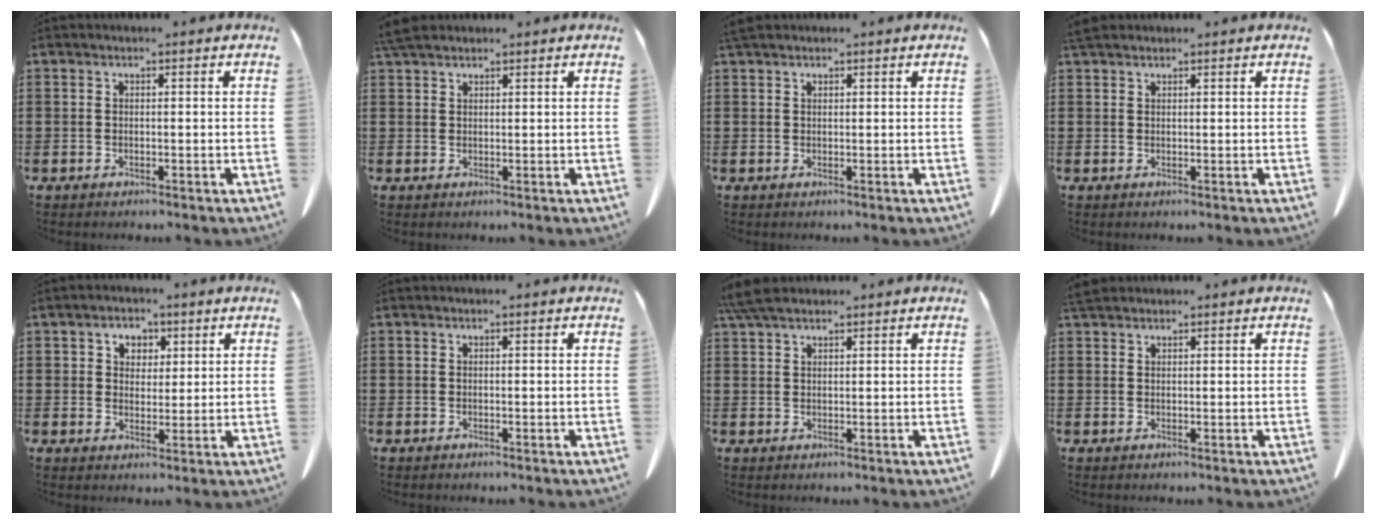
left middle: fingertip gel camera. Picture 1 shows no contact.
{"total": 3.1, "force": [2.5, 0.8, 1.5], "torque": [-0.038, 0.001, 0.050]}
{"total": 1.2, "force": [1.0, 0.3, 0.6], "torque": [-0.015, -0.001, 0.019]}
{"total": 1.6, "force": [1.4, 0.5, 0.7], "torque": [-0.018, 0.002, 0.028]}
{"total": 3.2, "force": [1.4, 2.7, 0.9], "torque": [-0.025, 0.009, 0.022]}
{"total": 0.0}
{"total": 4.1, "force": [3.2, 1.1, 2.4], "torque": [-0.055, 0.000, 0.062]}
{"total": 2.1, "force": [1.8, 0.6, 0.8], "torque": [-0.023, 0.003, 0.037]}